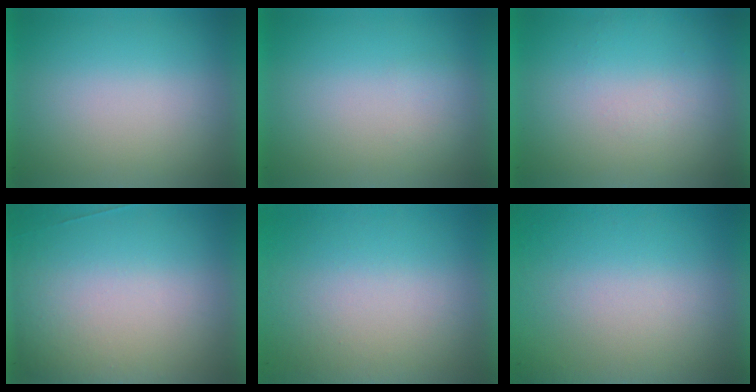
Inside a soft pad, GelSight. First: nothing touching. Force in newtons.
{"total": 1.1}
{"total": 1.1}
{"total": 1.7}
{"total": 8.1}
{"total": 5.9}